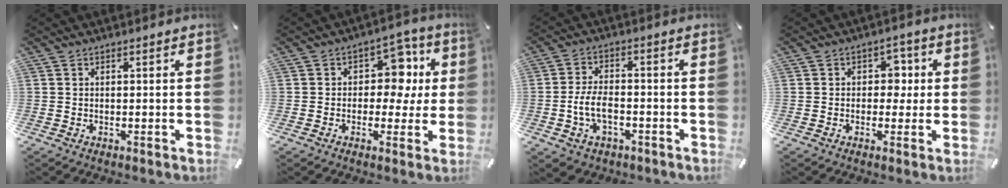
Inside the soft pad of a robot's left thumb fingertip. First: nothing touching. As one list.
[{"total": 10.5, "force": [1.9, 7.7, 6.8], "torque": [-0.086, -0.006, 0.030]}, {"total": 7.9, "force": [-2.2, 5.2, 5.5], "torque": [-0.117, 0.012, -0.041]}, {"total": 4.9, "force": [0.0, 4.1, 2.8], "torque": [-0.026, 0.002, -0.011]}]